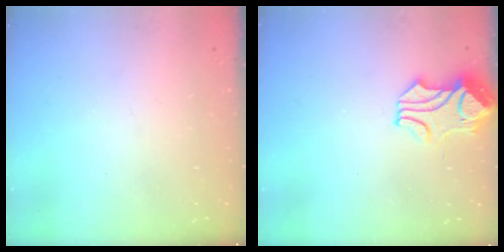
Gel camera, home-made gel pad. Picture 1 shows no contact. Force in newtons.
{"total": 1.0, "press": 0.6, "slide": 0.7}